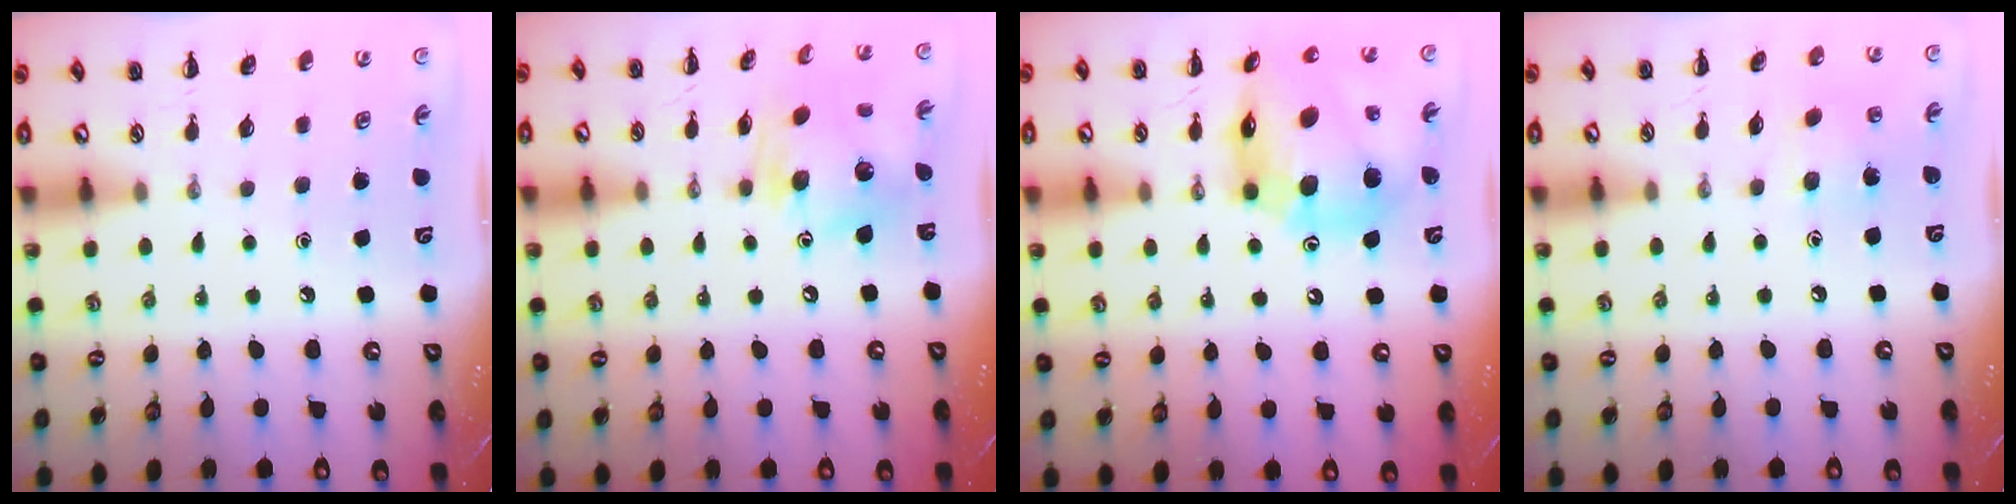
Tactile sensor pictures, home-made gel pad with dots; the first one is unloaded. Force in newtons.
{"total": 12.2, "press": 12.1, "slide": 1.2}
{"total": 17.1, "press": 16.3, "slide": 5.0}
{"total": 4.3, "press": 4.1, "slide": 1.2}